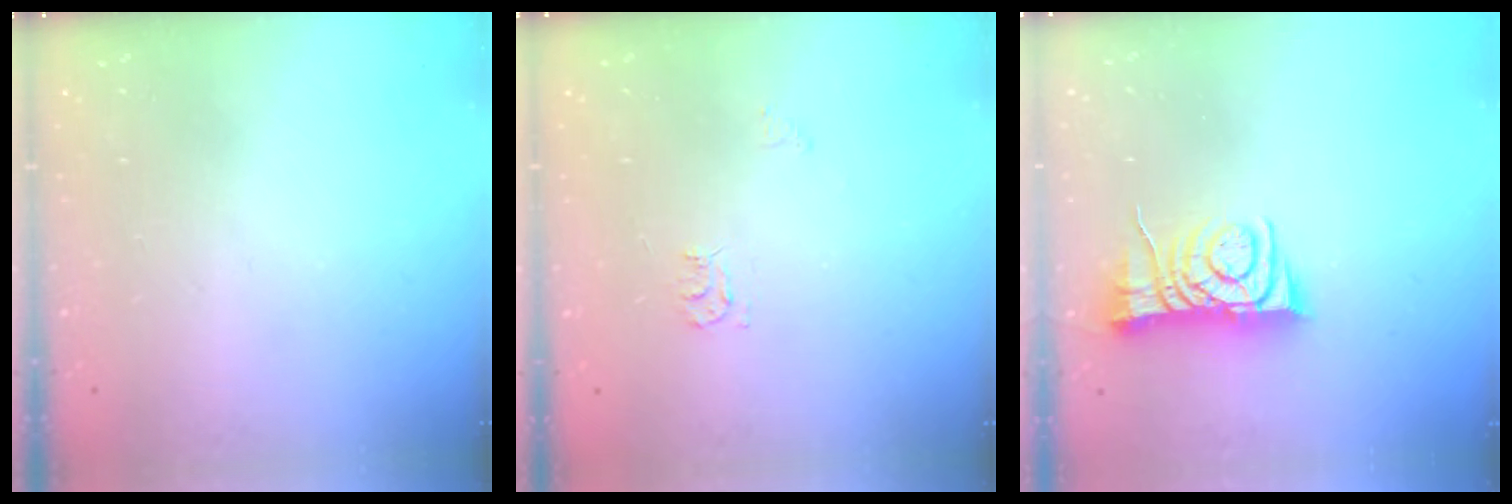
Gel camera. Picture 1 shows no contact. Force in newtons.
{"total": 3.9, "press": 3.9, "slide": 0.6}
{"total": 7.6, "press": 7.5, "slide": 1.0}